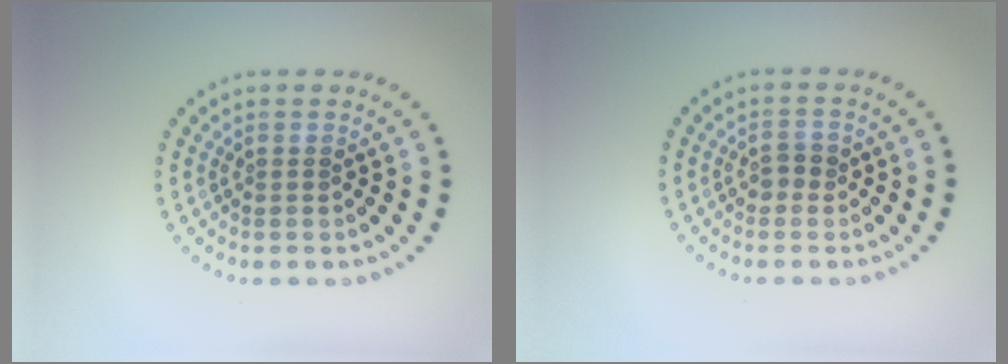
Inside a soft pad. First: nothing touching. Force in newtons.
{"total": 1.1, "press": 1.1, "slide": 0.2}